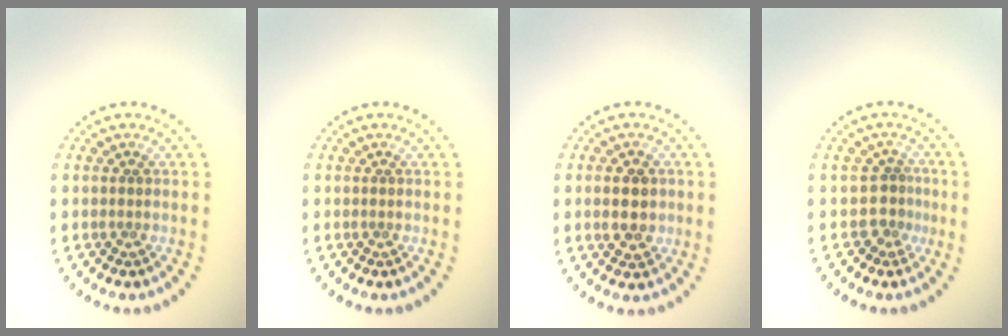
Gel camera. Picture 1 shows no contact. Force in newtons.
{"total": 0.0}
{"total": 3.7, "press": 3.7, "slide": 0.3}
{"total": 2.0, "press": 1.3, "slide": 1.5}